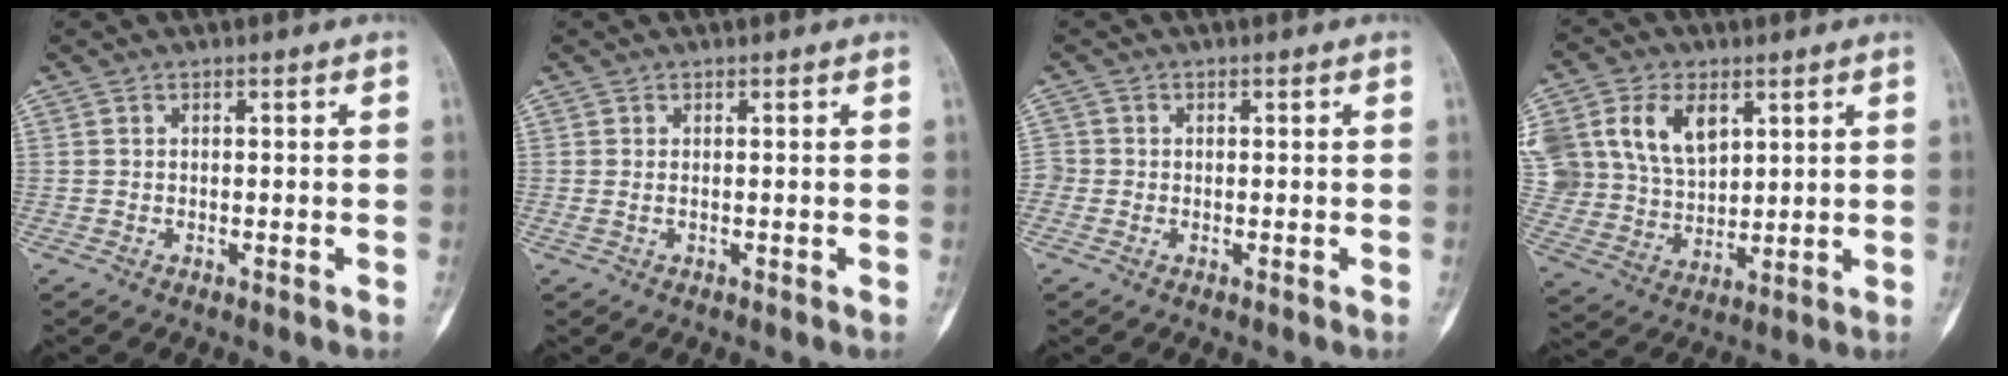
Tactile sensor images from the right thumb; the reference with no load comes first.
{"total": 0.5, "force": [0.1, 0.2, 0.5], "torque": [-0.013, 0.000, 0.004]}
{"total": 1.9, "force": [-0.3, 1.8, 0.3], "torque": [0.004, 0.005, -0.009]}
{"total": 17.4, "force": [6.6, 12.3, 10.4], "torque": [-0.208, -0.008, 0.136]}